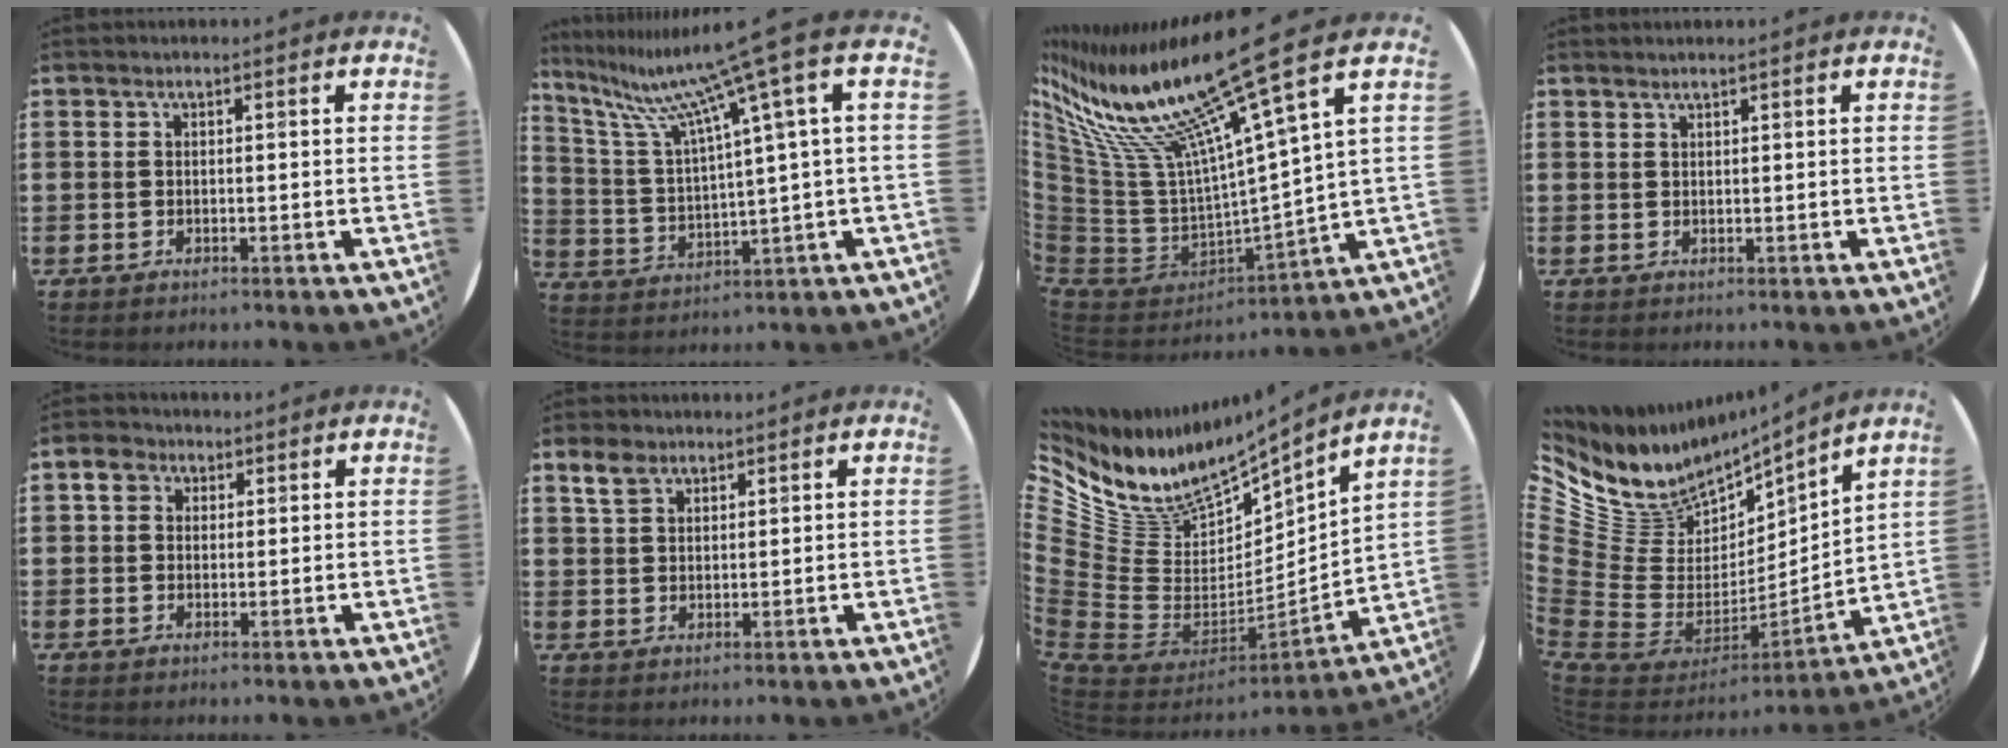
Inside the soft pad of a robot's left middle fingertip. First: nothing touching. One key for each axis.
{"total": 13.0, "fx": 8.7, "fy": 1.0, "fz": 9.6, "tx": -0.220, "ty": -0.045, "tz": 0.142}
{"total": 18.2, "fx": 13.9, "fy": 2.0, "fz": 11.6, "tx": -0.275, "ty": -0.103, "tz": 0.225}
{"total": 0.7, "fx": 0.6, "fy": -0.4, "fz": -0.2, "tx": 0.004, "ty": -0.002, "tz": 0.011}
{"total": 2.8, "fx": 1.6, "fy": 2.2, "fz": 0.7, "tx": -0.014, "ty": 0.008, "tz": 0.027}
{"total": 3.2, "fx": 2.3, "fy": 1.8, "fz": 1.3, "tx": -0.023, "ty": 0.002, "tz": 0.043}
{"total": 7.9, "fx": 6.7, "fy": 4.1, "fz": 1.3, "tx": -0.081, "ty": -0.074, "tz": 0.123}
{"total": 7.8, "fx": 4.6, "fy": 6.2, "fz": 1.3, "tx": -0.084, "ty": -0.058, "tz": 0.090}